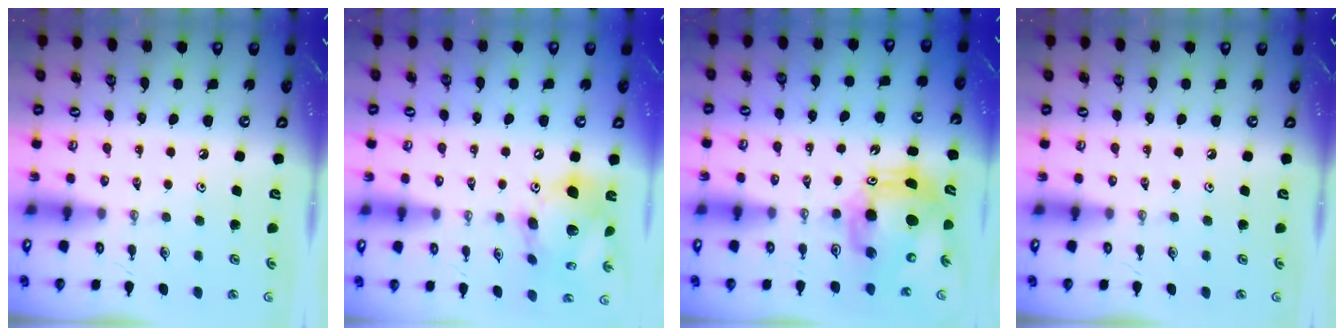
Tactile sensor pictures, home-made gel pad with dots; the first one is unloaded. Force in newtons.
{"total": 18.1, "press": 17.8, "slide": 3.2}
{"total": 11.0, "press": 10.9, "slide": 1.8}
{"total": 0.0}